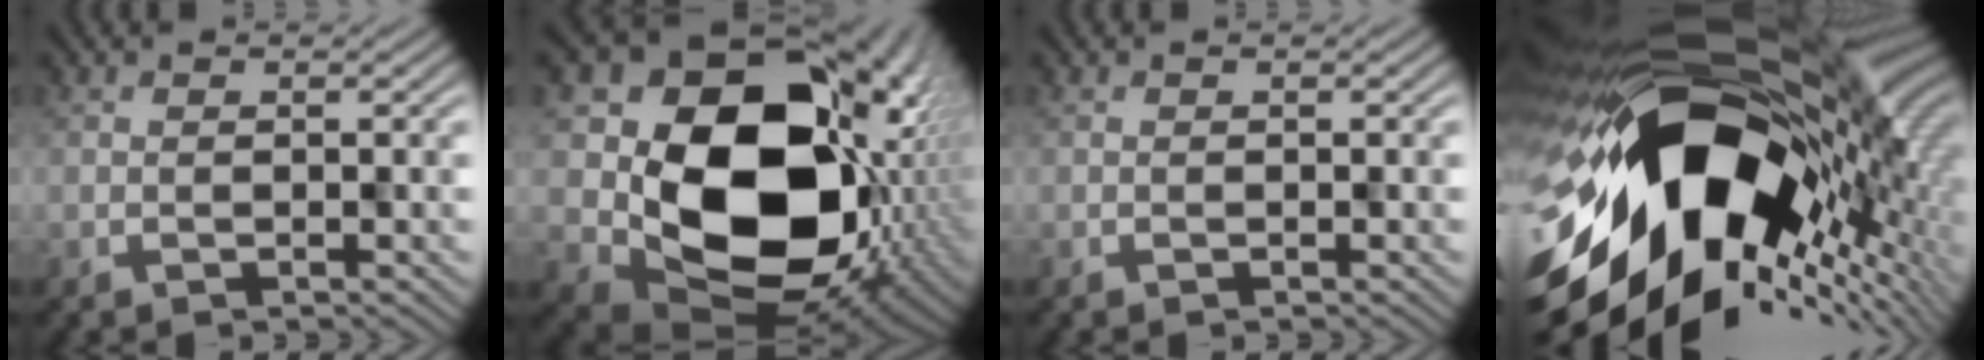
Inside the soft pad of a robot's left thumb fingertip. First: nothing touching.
{"total": 19.6, "force": [1.6, 15.5, 11.8], "torque": [-0.209, -0.076, 0.076]}
{"total": 0.0}
{"total": 20.0, "force": [-3.6, 12.8, 14.9], "torque": [-0.292, -0.040, -0.056]}